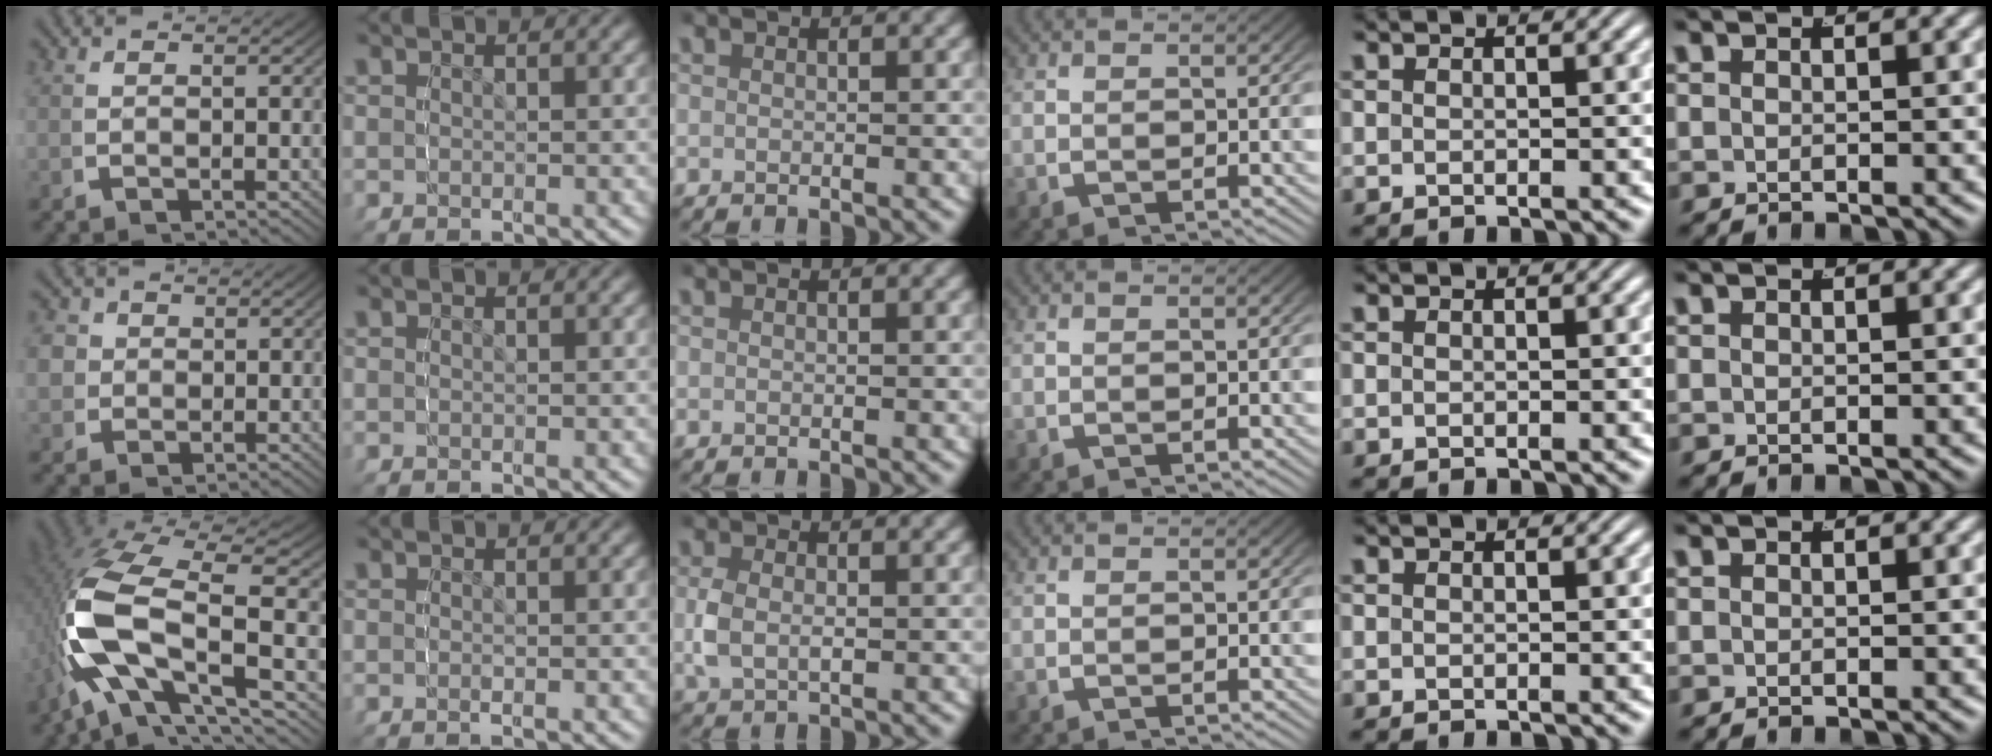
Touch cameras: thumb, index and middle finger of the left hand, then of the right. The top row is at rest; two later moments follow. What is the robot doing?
{"motion": "grasp_and_lifting", "object": "button"}